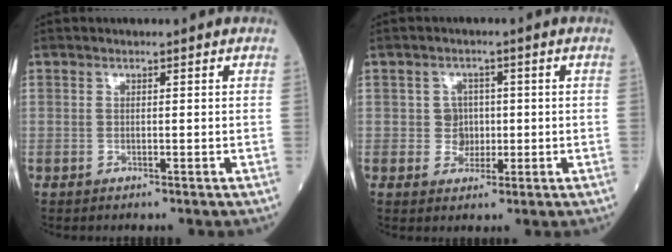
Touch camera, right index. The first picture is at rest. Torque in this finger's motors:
{"motor_torque": [-0.02, 0.00, 0.00, 0.00]}